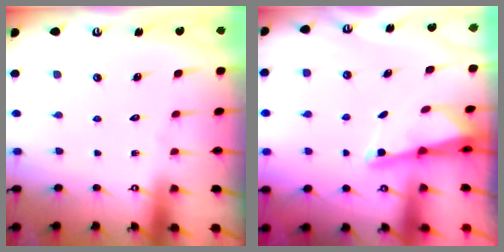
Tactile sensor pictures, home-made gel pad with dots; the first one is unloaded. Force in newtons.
{"total": 2.0, "press": 1.9, "slide": 0.4}